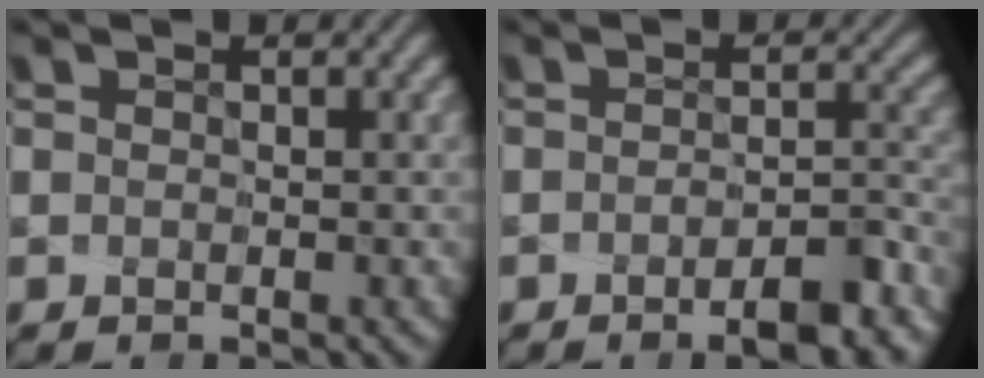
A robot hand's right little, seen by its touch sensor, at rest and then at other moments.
{"total": 7.4, "force": [-4.5, 2.9, 5.1], "torque": [-0.060, -0.016, -0.049]}